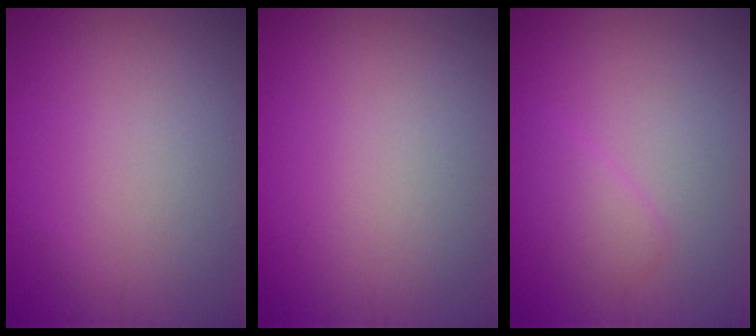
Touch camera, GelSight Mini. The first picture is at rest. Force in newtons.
{"total": 0.0}
{"total": 1.8, "press": 1.8, "slide": 0.1}